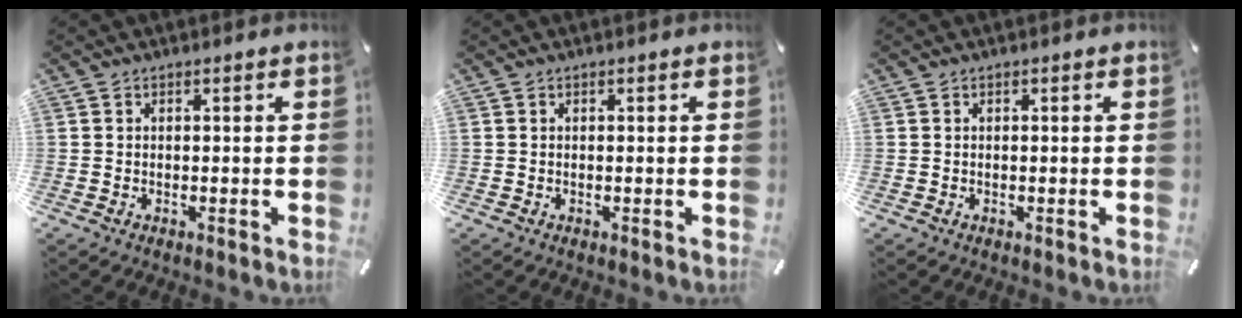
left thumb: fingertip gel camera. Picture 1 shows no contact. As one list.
[{"total": 0.0}, {"total": 0.0}]